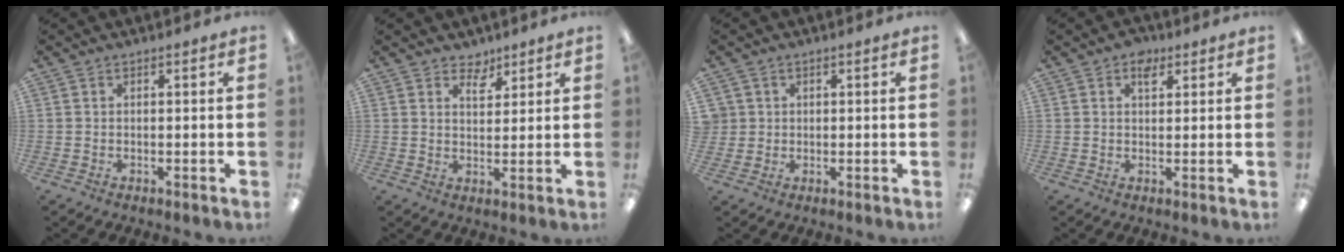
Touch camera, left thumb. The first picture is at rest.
{"total": 4.5, "force": [3.6, 2.5, 0.9], "torque": [0.004, -0.025, 0.061]}
{"total": 2.9, "force": [0.8, 2.8, -0.2], "torque": [-0.006, 0.004, 0.015]}
{"total": 3.5, "force": [1.9, 2.3, 1.9], "torque": [-0.016, -0.005, 0.029]}